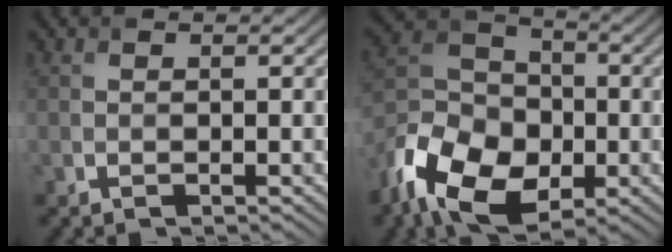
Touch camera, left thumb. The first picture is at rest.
{"total": 13.4, "force": [-6.7, 8.4, 8.0], "torque": [-0.179, -0.028, -0.145]}